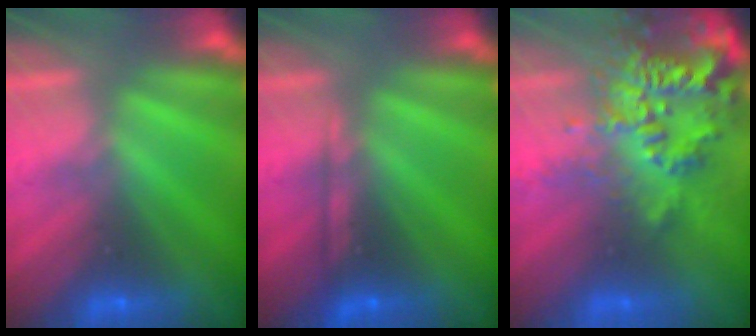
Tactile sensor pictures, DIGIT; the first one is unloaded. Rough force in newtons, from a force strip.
{"total": 2.1}
{"total": 8.3}